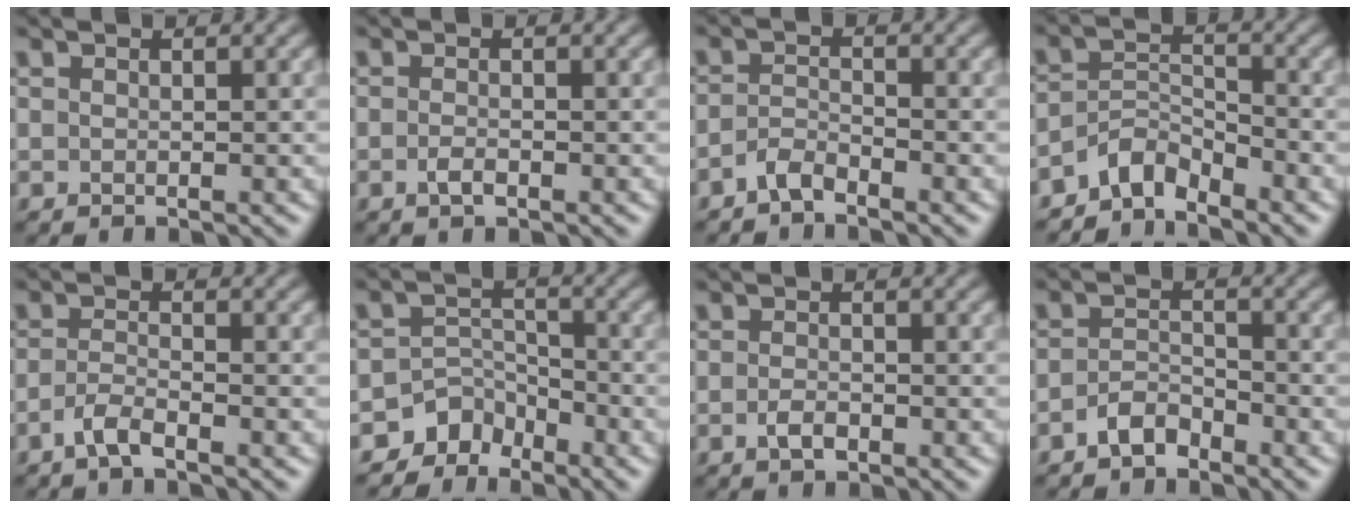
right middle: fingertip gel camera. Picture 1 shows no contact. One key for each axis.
{"total": 1.2, "fx": -0.6, "fy": 0.4, "fz": 0.9, "tx": -0.021, "ty": -0.001, "tz": -0.012}
{"total": 1.9, "fx": -1.6, "fy": 0.5, "fz": 0.9, "tx": -0.019, "ty": 0.006, "tz": -0.035}
{"total": 3.3, "fx": -3.0, "fy": 1.1, "fz": 1.1, "tx": -0.018, "ty": 0.009, "tz": -0.065}
{"total": 2.1, "fx": -1.4, "fy": 0.4, "fz": 1.5, "tx": -0.032, "ty": 0.003, "tz": -0.035}
{"total": 3.7, "fx": -3.0, "fy": 2.1, "fz": 0.3, "tx": 0.009, "ty": 0.002, "tz": -0.058}
{"total": 1.5, "fx": -0.7, "fy": 0.7, "fz": 1.1, "tx": -0.024, "ty": -0.001, "tz": -0.015}
{"total": 2.4, "fx": -1.8, "fy": 1.1, "fz": 1.1, "tx": -0.020, "ty": 0.009, "tz": -0.038}